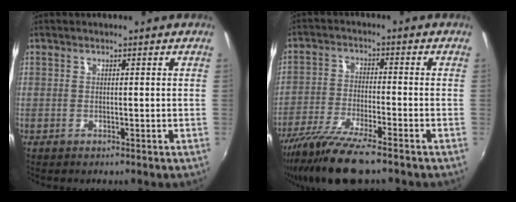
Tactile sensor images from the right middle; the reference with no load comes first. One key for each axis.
{"total": 12.5, "fx": -9.8, "fy": 1.4, "fz": 7.7, "tx": -0.168, "ty": -0.038, "tz": -0.182}